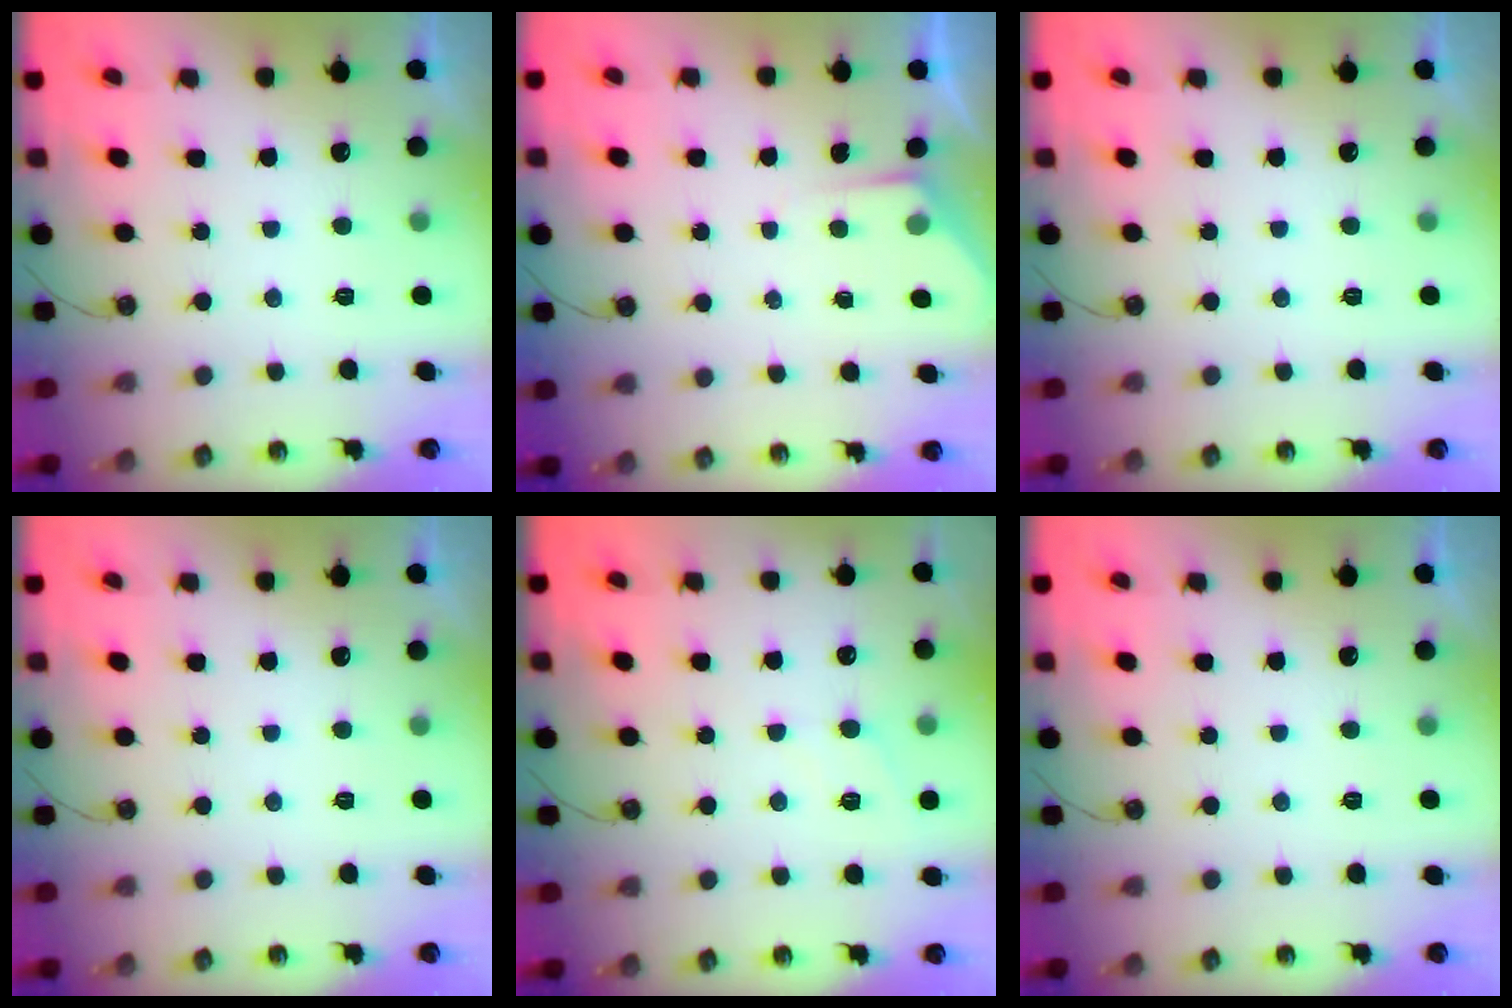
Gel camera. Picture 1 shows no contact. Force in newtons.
{"total": 3.6, "press": 3.6, "slide": 0.5}
{"total": 0.0}
{"total": 0.0}
{"total": 4.7, "press": 4.7, "slide": 0.7}
{"total": 0.0}